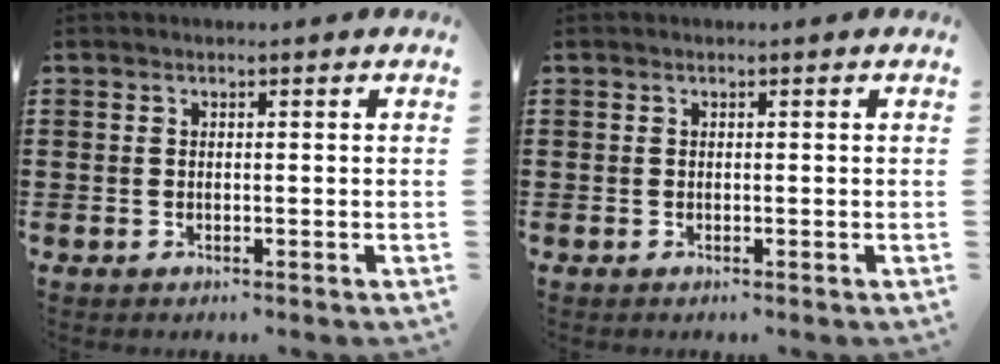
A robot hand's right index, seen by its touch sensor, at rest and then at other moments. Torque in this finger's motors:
{"motor_torque": [0.18, 0.22, 0.02, -0.01]}